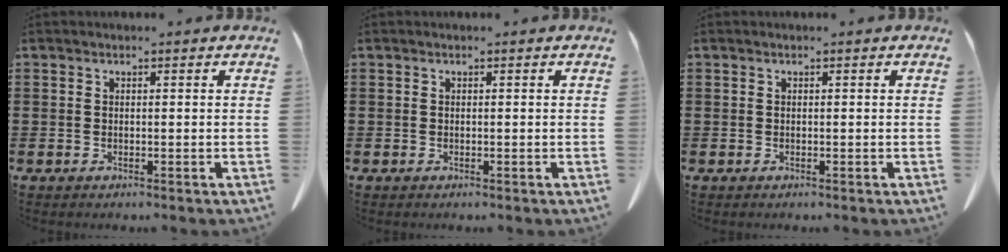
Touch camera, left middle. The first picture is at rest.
{"total": 0.0}
{"total": 0.0}